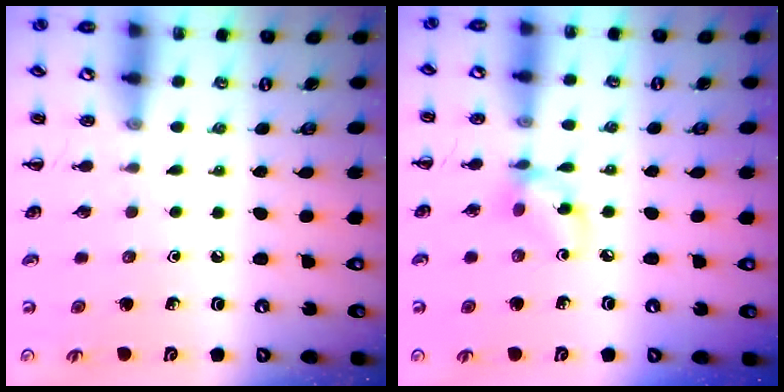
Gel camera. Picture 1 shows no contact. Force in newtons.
{"total": 6.6, "press": 6.6, "slide": 0.1}